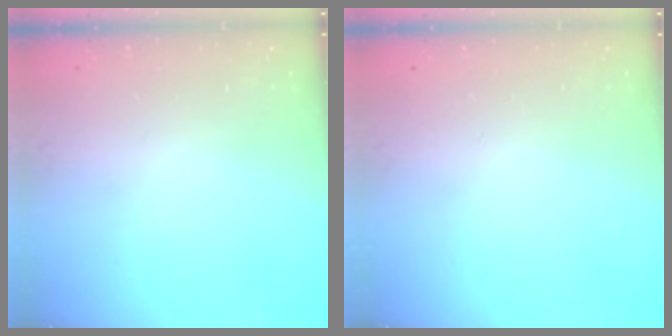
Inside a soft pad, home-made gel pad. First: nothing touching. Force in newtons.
{"total": 0.0}